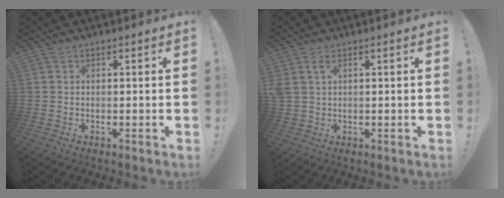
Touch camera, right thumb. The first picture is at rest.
{"total": 3.1, "force": [1.3, 1.6, 2.3], "torque": [-0.042, 0.000, 0.026]}